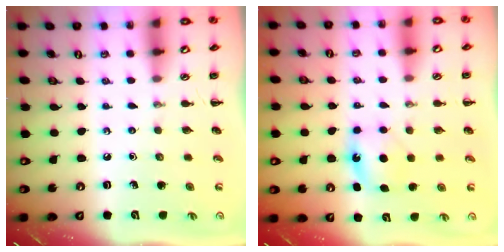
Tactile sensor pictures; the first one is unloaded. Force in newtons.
{"total": 5.7, "press": 5.4, "slide": 1.7}